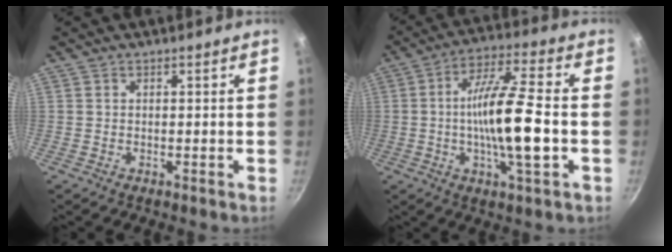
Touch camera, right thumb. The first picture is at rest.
{"total": 14.7, "force": [-1.9, 2.9, 14.3], "torque": [-0.256, 0.020, -0.043]}